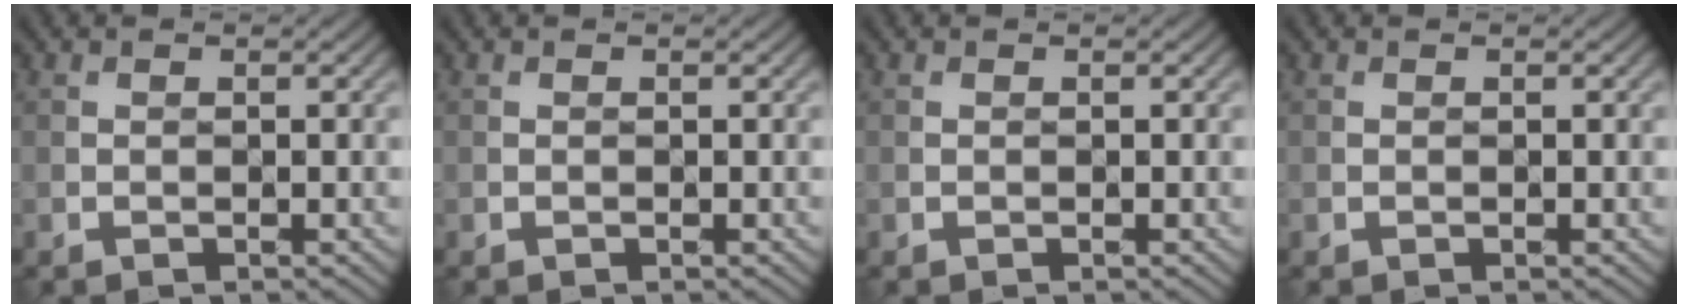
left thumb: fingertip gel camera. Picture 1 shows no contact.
{"total": 0.0}
{"total": 0.0}
{"total": 0.0}